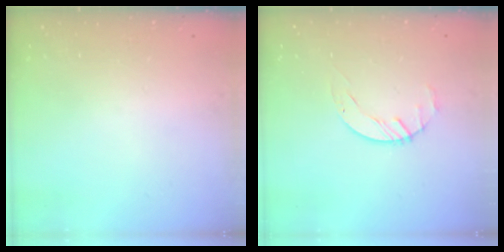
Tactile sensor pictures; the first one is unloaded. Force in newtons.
{"total": 1.7, "press": 1.7, "slide": 0.3}